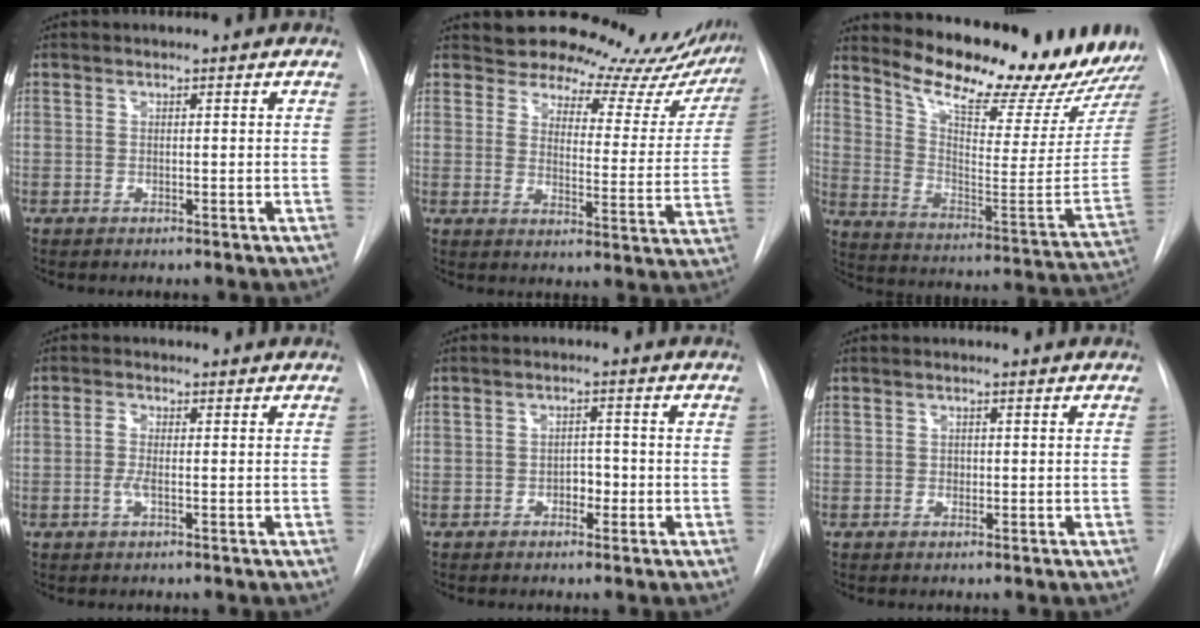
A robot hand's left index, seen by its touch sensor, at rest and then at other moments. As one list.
[{"total": 20.8, "force": [19.7, 5.7, 3.5], "torque": [-0.015, -0.079, 0.214]}, {"total": 20.9, "force": [19.0, 1.1, 8.5], "torque": [-0.143, -0.088, 0.275]}, {"total": 1.9, "force": [-0.4, 0.5, 1.8], "torque": [-0.039, 0.000, -0.008]}, {"total": 2.3, "force": [-1.0, 1.4, 1.5], "torque": [-0.016, 0.009, -0.012]}, {"total": 0.6, "force": [-0.1, 0.5, 0.3], "torque": [-0.001, 0.003, 0.001]}]